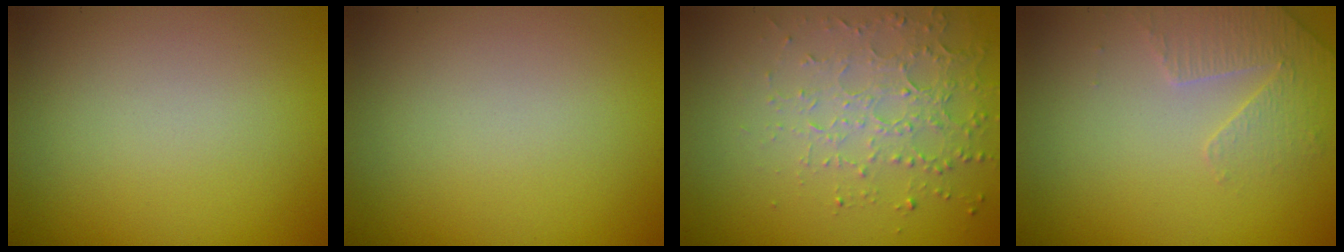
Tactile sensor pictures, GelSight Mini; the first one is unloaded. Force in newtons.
{"total": 0.0}
{"total": 3.6, "press": 3.3, "slide": 1.4}
{"total": 2.8, "press": 2.7, "slide": 0.7}